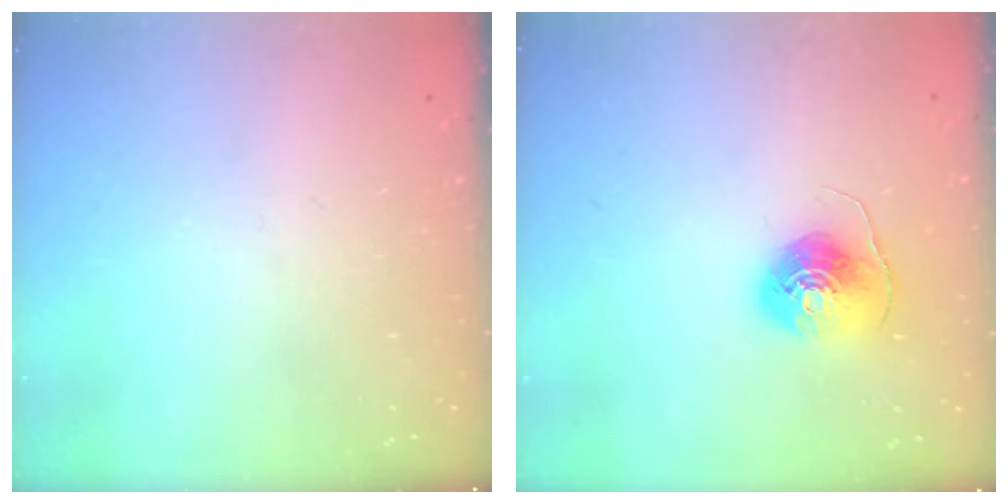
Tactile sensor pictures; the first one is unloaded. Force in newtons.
{"total": 8.5, "press": 8.4, "slide": 0.4}